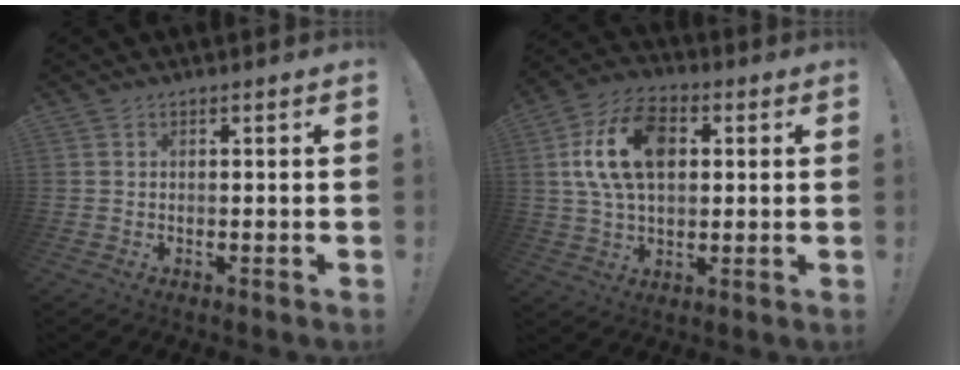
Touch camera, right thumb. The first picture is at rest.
{"total": 16.3, "force": [3.6, 10.5, 12.0], "torque": [-0.208, 0.005, 0.068]}